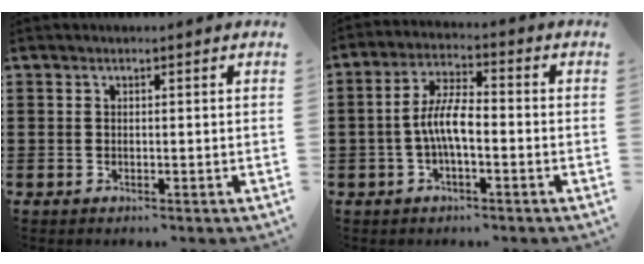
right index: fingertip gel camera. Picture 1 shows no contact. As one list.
[{"total": 6.7, "force": [-1.3, 2.2, 6.2], "torque": [-0.135, 0.000, -0.032]}]